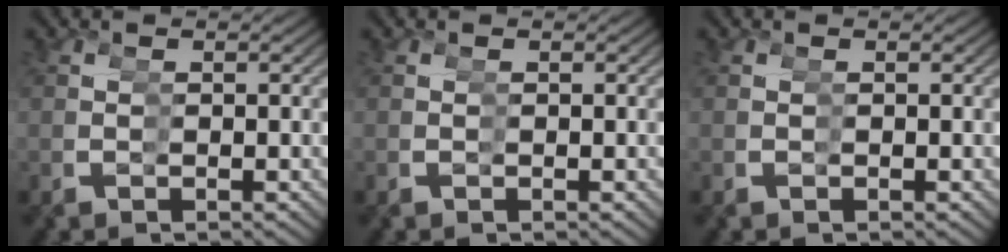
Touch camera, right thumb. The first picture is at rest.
{"total": 0.0}
{"total": 0.0}